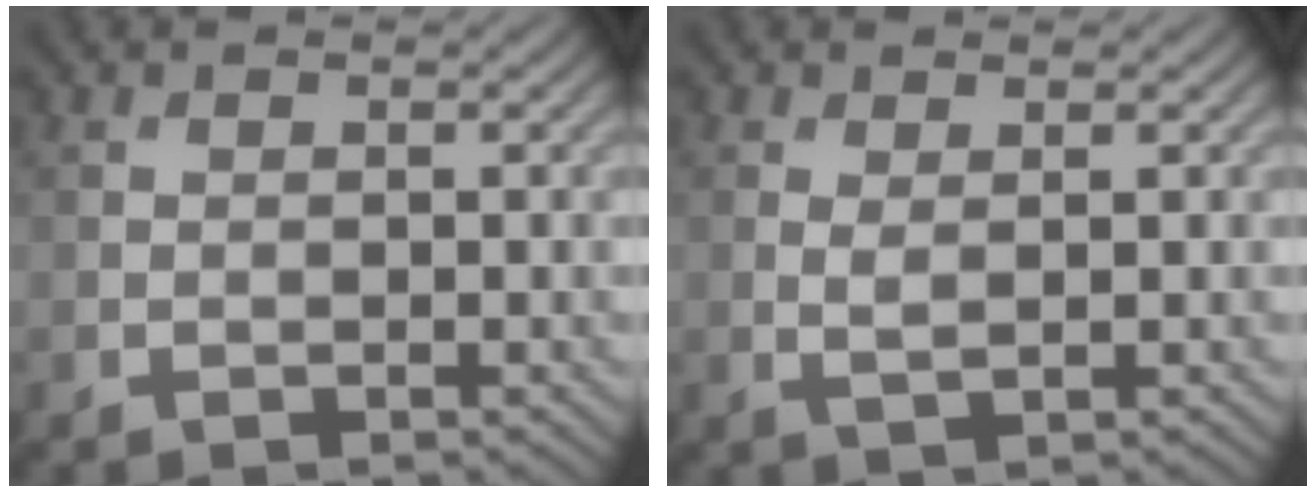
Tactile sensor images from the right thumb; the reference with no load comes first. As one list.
[{"total": 1.4, "force": [0.6, 0.3, 1.2], "torque": [-0.030, 0.000, 0.012]}]